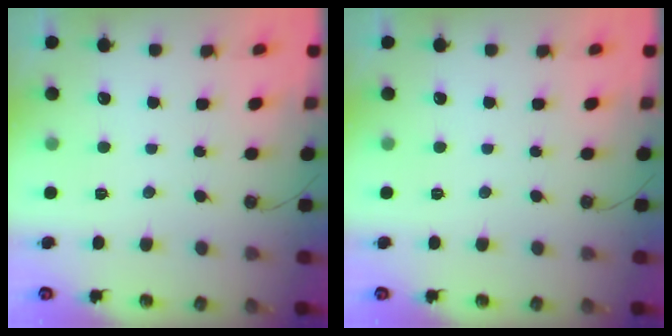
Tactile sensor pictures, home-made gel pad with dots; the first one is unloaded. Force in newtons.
{"total": 0.0}